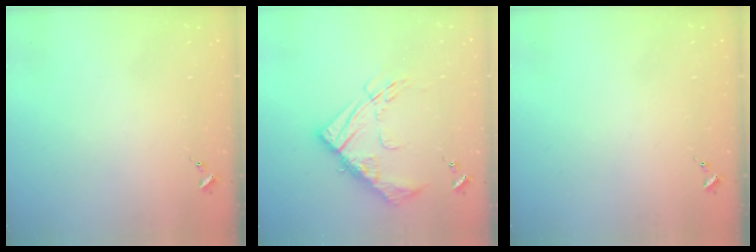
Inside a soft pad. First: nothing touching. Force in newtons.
{"total": 17.2, "press": 17.1, "slide": 1.6}
{"total": 0.0}